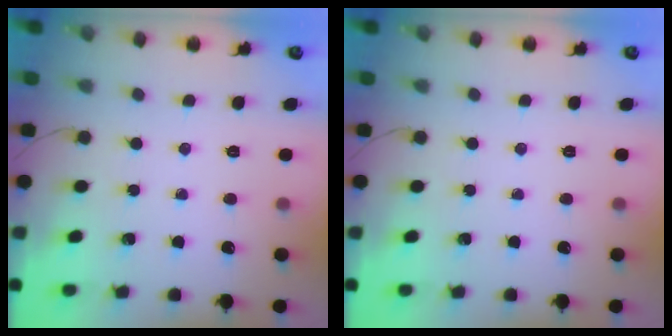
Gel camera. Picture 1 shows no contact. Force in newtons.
{"total": 0.0}